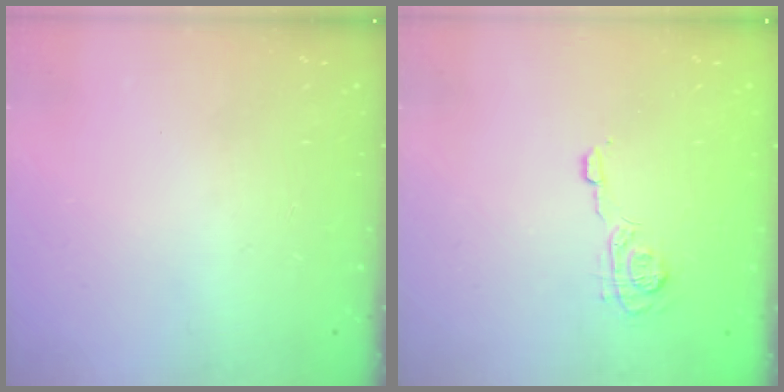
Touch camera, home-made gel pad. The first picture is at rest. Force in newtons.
{"total": 8.1, "press": 8.1, "slide": 0.7}